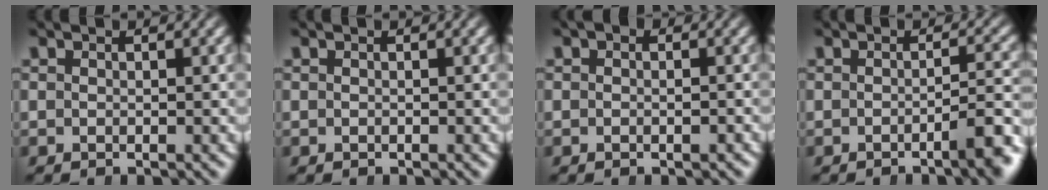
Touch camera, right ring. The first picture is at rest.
{"total": 0.0}
{"total": 0.7, "force": [-0.4, 0.3, 0.5], "torque": [0.000, -0.001, -0.007]}
{"total": 3.1, "force": [-1.6, 0.1, 2.6], "torque": [-0.023, 0.006, -0.034]}